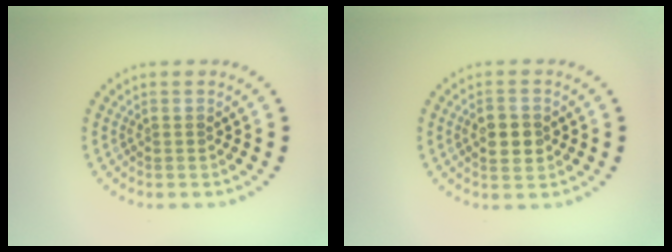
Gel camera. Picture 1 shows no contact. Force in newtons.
{"total": 2.9, "press": 2.9, "slide": 0.1}